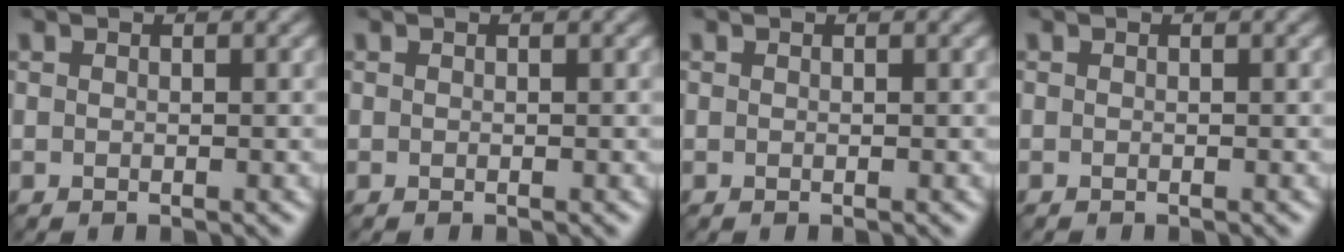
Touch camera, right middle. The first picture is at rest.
{"total": 0.0}
{"total": 0.0}
{"total": 0.0}